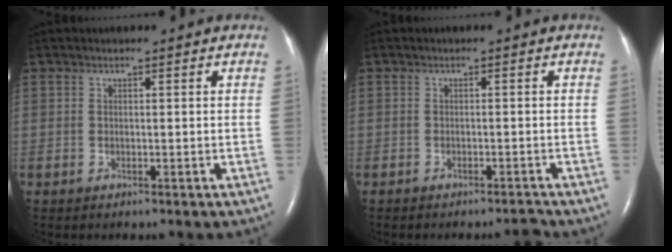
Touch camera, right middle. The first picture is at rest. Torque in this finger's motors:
{"motor_torque": [-0.10, 0.10, -0.08, -0.01]}